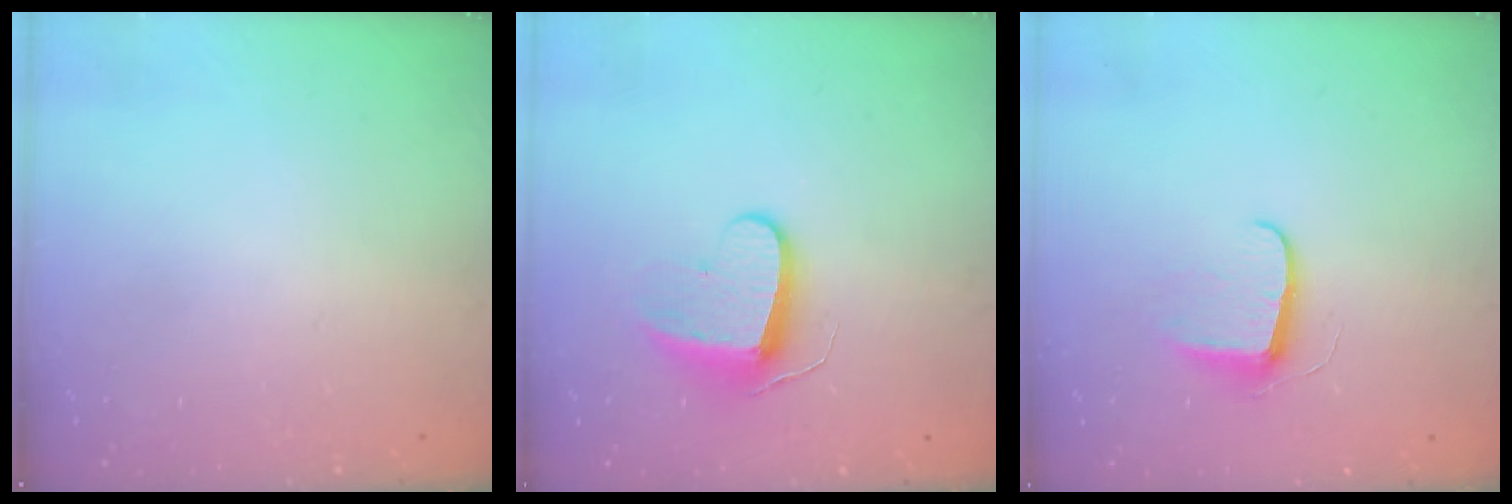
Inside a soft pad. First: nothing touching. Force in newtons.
{"total": 8.7, "press": 8.7, "slide": 0.5}
{"total": 7.3, "press": 7.3, "slide": 0.4}